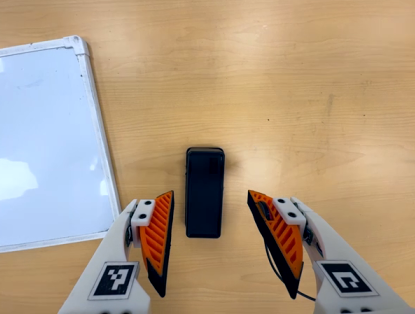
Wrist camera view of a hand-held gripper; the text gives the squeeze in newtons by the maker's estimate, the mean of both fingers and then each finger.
{"total": 0.0}